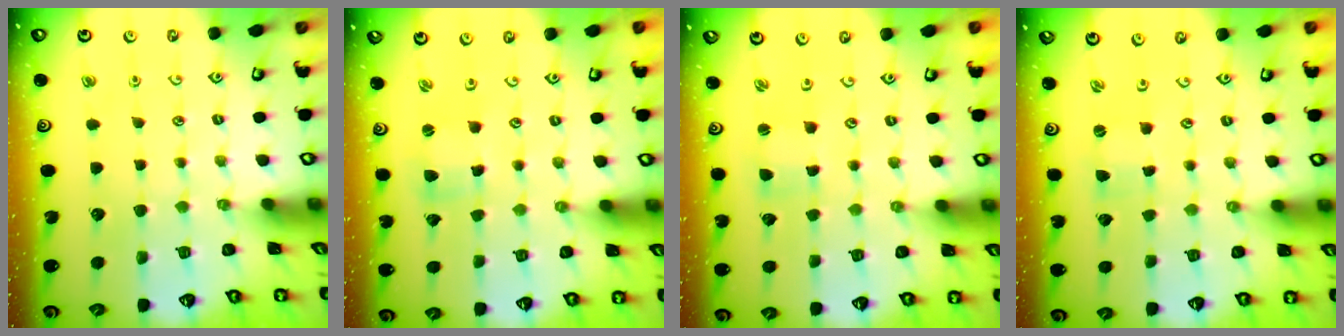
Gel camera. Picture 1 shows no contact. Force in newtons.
{"total": 1.5, "press": 1.4, "slide": 0.2}
{"total": 0.9, "press": 0.9, "slide": 0.1}
{"total": 0.0}